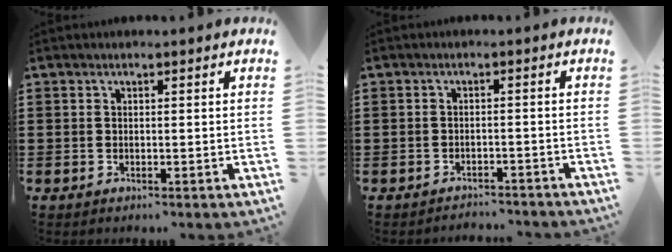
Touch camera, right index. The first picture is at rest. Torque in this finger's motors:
{"motor_torque": [0.73, 1.41, -1.05, -0.16]}